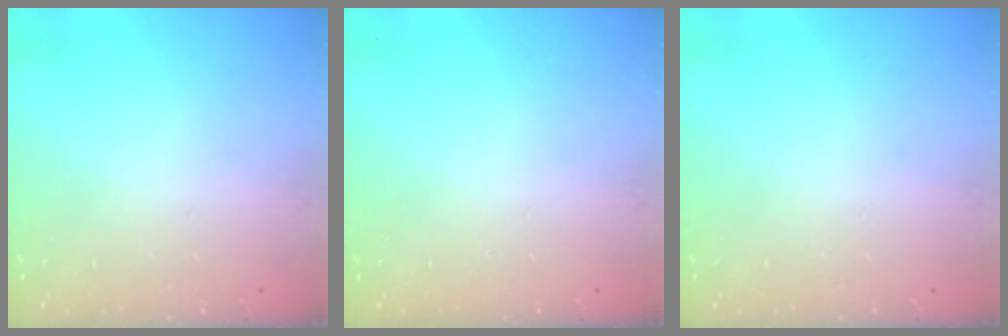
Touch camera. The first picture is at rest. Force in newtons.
{"total": 0.0}
{"total": 0.0}